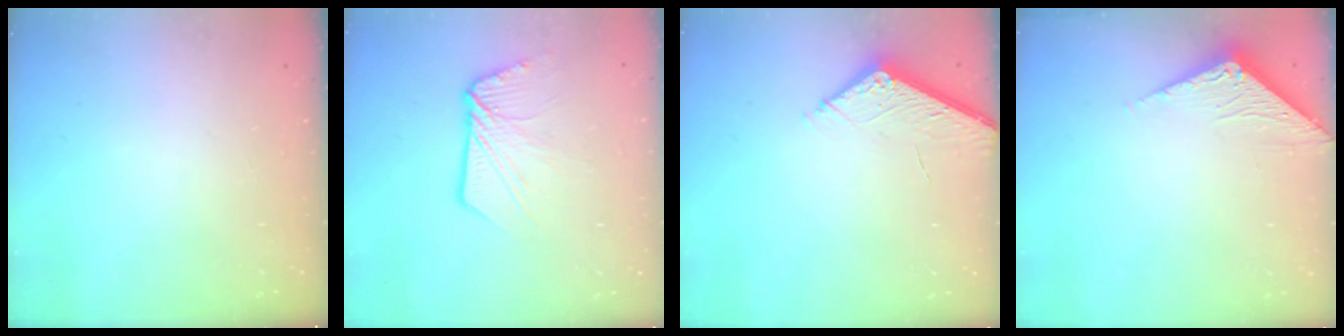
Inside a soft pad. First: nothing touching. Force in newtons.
{"total": 10.3, "press": 10.2, "slide": 0.8}
{"total": 5.1, "press": 5.0, "slide": 0.5}
{"total": 3.3, "press": 3.3, "slide": 0.2}